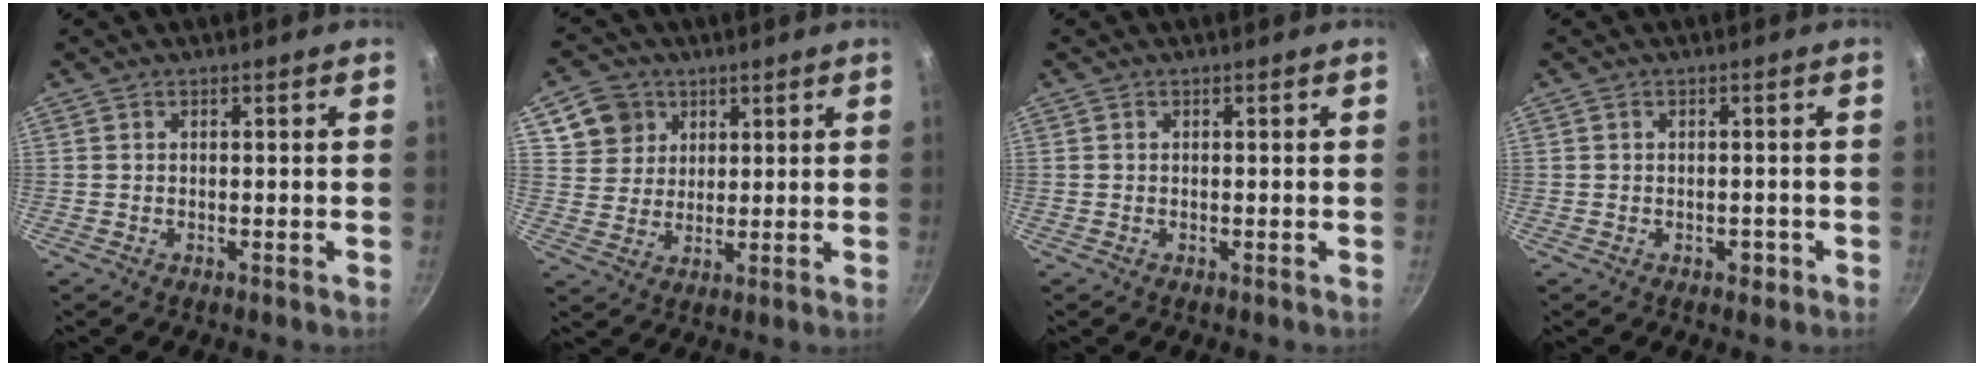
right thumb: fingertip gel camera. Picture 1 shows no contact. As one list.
[{"total": 8.0, "force": [3.8, 6.8, 1.8], "torque": [-0.002, 0.000, 0.070]}, {"total": 0.0}, {"total": 2.0, "force": [-0.8, 1.4, 1.1], "torque": [-0.006, 0.012, -0.006]}]